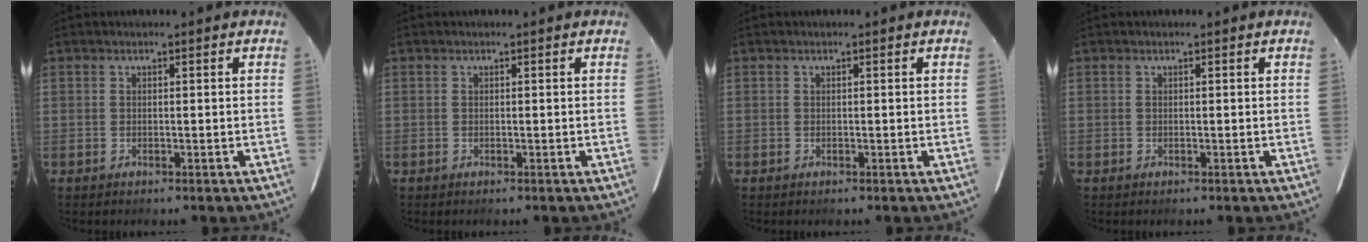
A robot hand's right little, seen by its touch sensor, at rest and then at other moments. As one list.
[{"total": 0.0}, {"total": 0.0}, {"total": 0.0}]